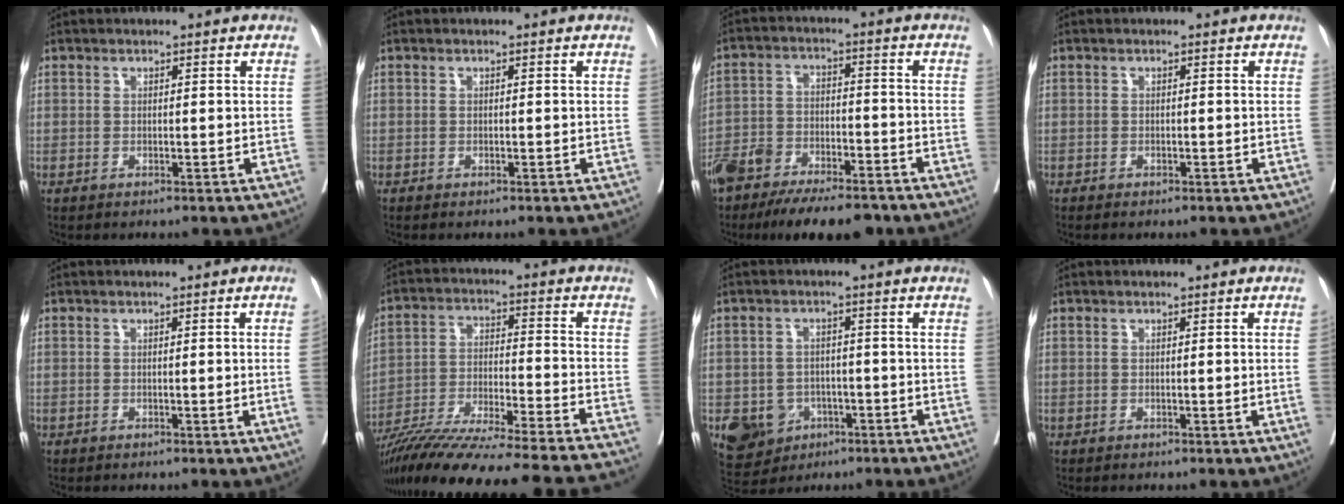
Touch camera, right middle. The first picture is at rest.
{"total": 0.0}
{"total": 16.2, "force": [-12.9, 5.3, 8.1], "torque": [-0.150, -0.004, -0.209]}
{"total": 0.8, "force": [-0.7, 0.3, 0.4], "torque": [-0.009, -0.002, -0.011]}
{"total": 2.1, "force": [-0.5, -0.6, 2.0], "torque": [-0.026, 0.001, -0.007]}
{"total": 28.0, "force": [-25.1, -0.7, 12.5], "torque": [-0.167, -0.062, -0.378]}
{"total": 8.2, "force": [-3.6, 6.9, 2.5], "torque": [-0.049, 0.004, -0.045]}
{"total": 1.0, "force": [-0.2, -0.3, 0.9], "torque": [-0.010, 0.003, -0.004]}